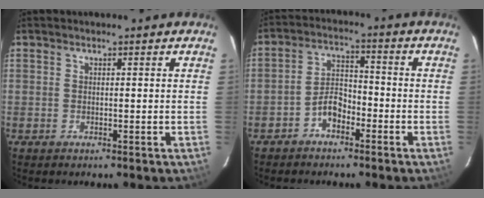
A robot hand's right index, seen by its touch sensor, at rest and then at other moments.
{"total": 5.2, "force": [-3.4, 2.9, 2.7], "torque": [-0.059, 0.018, -0.061]}